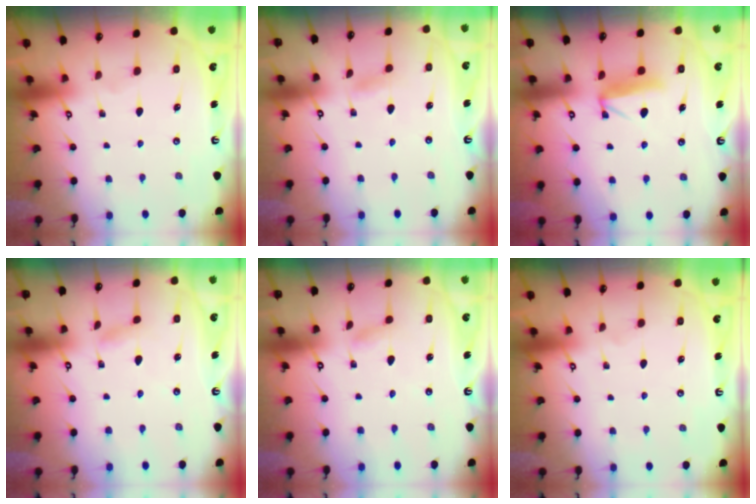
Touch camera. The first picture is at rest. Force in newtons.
{"total": 3.2, "press": 3.2, "slide": 0.4}
{"total": 6.9, "press": 6.9, "slide": 0.7}
{"total": 1.5, "press": 1.5, "slide": 0.1}
{"total": 1.6, "press": 1.6, "slide": 0.1}
{"total": 0.0}